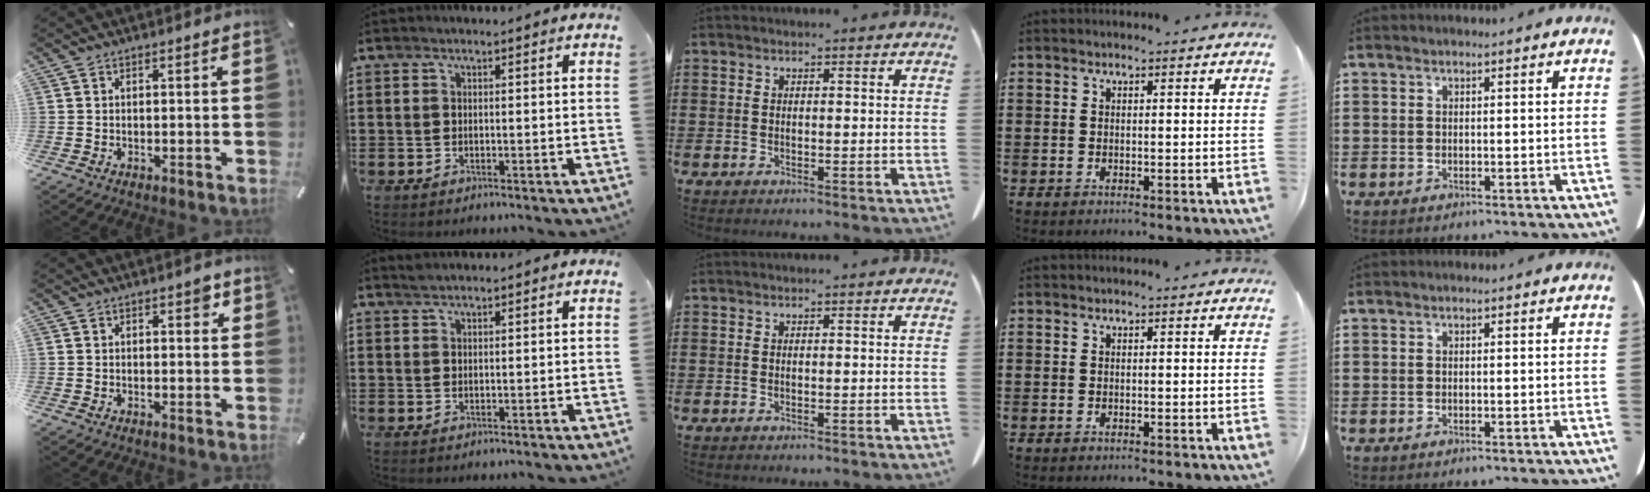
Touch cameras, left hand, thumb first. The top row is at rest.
{"thumb": {"total": 2.0, "force": [0.8, 1.1, 1.4], "torque": [-0.007, -0.004, 0.008]}, "index": {"total": 1.0, "force": [0.9, 0.0, 0.3], "torque": [-0.007, 0.000, 0.017]}}